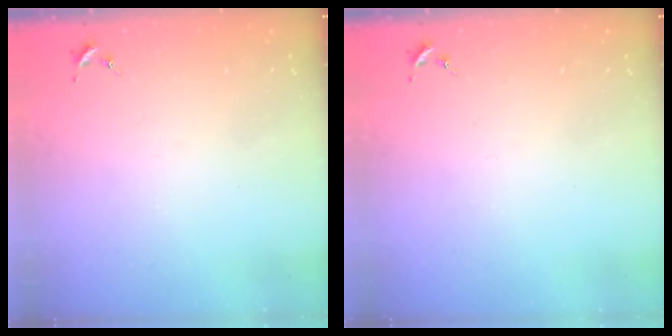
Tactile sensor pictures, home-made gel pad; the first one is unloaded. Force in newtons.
{"total": 0.0}